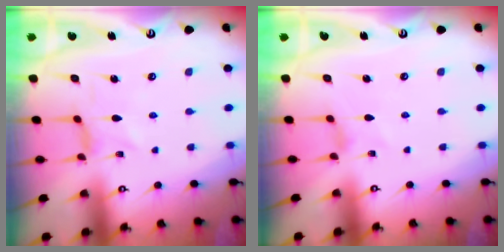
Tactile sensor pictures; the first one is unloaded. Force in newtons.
{"total": 0.7, "press": 0.7, "slide": 0.3}